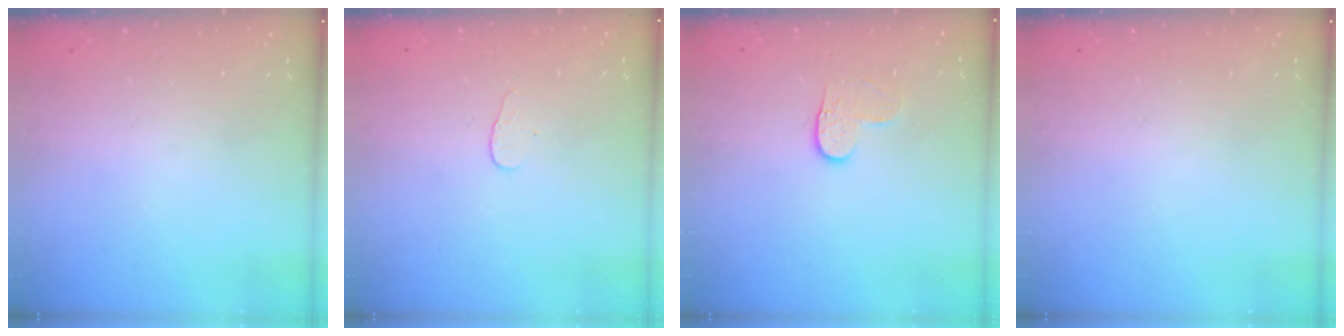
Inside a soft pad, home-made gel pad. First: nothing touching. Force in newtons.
{"total": 3.1, "press": 3.1, "slide": 0.3}
{"total": 3.6, "press": 3.6, "slide": 0.4}
{"total": 0.0}